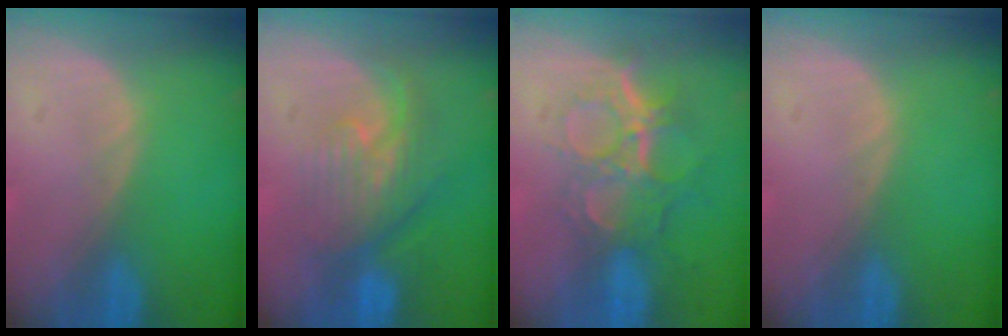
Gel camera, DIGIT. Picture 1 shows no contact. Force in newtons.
{"total": 8.0, "press": 7.2, "slide": 3.3}
{"total": 9.5, "press": 8.0, "slide": 5.1}
{"total": 0.0}